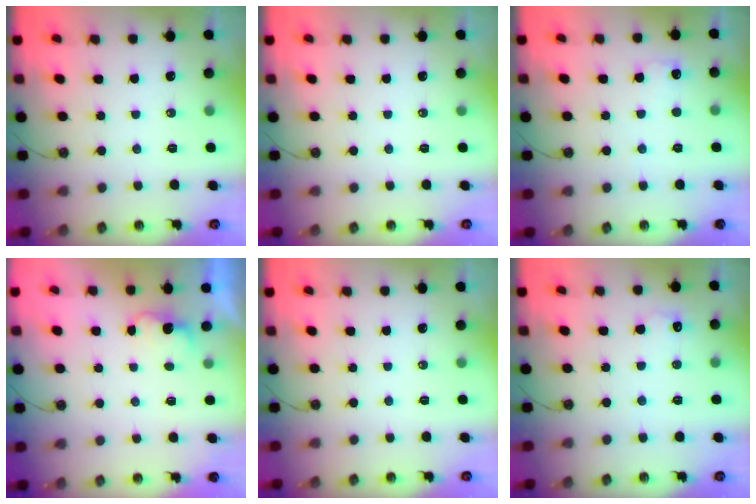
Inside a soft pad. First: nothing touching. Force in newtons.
{"total": 0.0}
{"total": 5.2, "press": 5.0, "slide": 1.1}
{"total": 1.6, "press": 1.4, "slide": 0.8}
{"total": 0.0}
{"total": 5.8, "press": 5.8, "slide": 0.9}